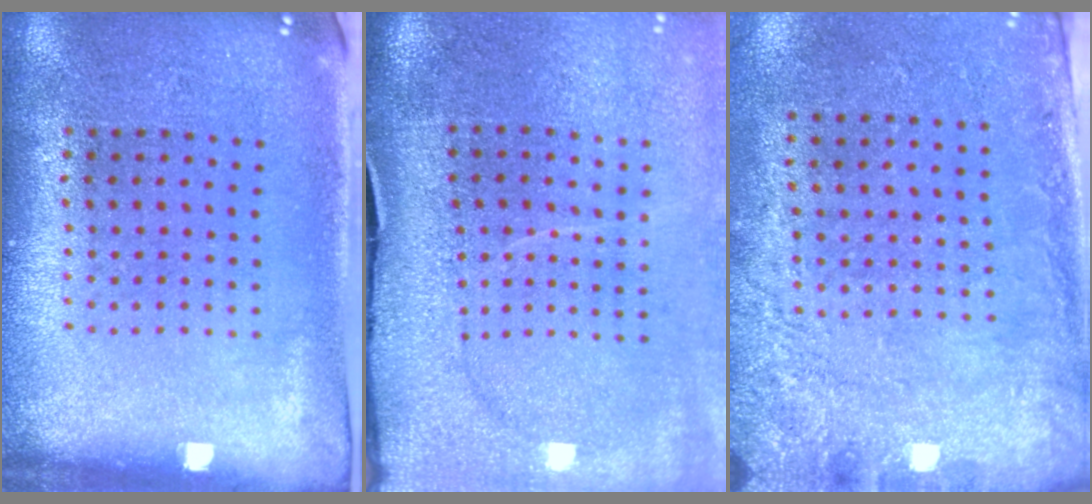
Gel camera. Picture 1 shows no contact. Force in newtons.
{"total": 3.9, "press": 3.2, "slide": 2.3}
{"total": 2.8, "press": 2.0, "slide": 1.9}